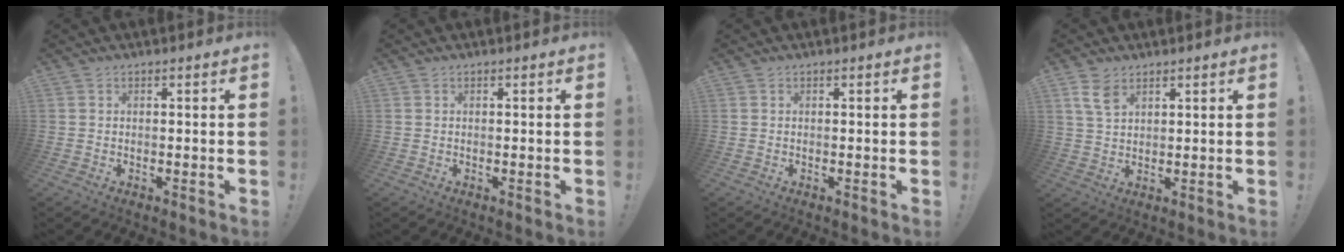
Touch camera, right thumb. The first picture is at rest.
{"total": 0.0}
{"total": 0.0}
{"total": 5.6, "force": [3.3, 3.1, 3.4], "torque": [-0.056, -0.013, 0.063]}